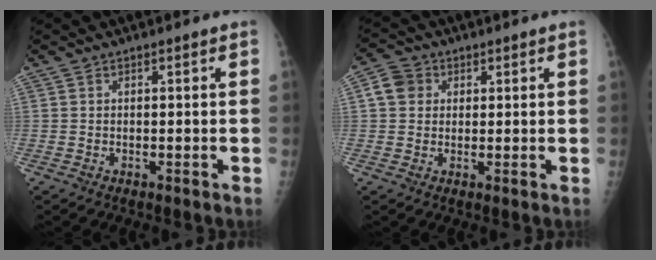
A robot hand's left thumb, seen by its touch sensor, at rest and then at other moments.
{"total": 4.8, "force": [1.5, 4.1, 1.9], "torque": [-0.018, 0.003, 0.023]}